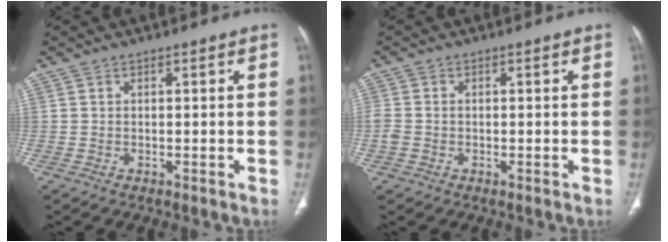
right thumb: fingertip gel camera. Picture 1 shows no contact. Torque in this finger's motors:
{"motor_torque": [-0.07, -0.23, -0.23, 0.70, -0.04]}